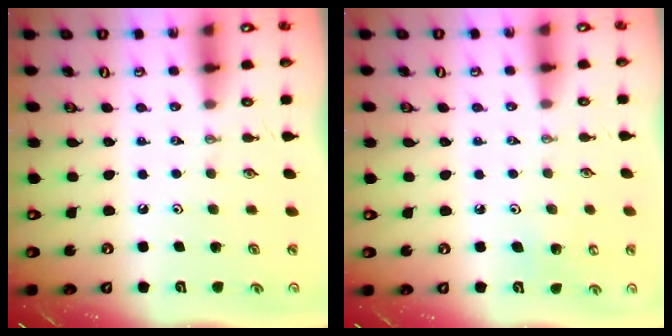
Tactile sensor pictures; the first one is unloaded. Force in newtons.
{"total": 5.0, "press": 4.9, "slide": 1.2}